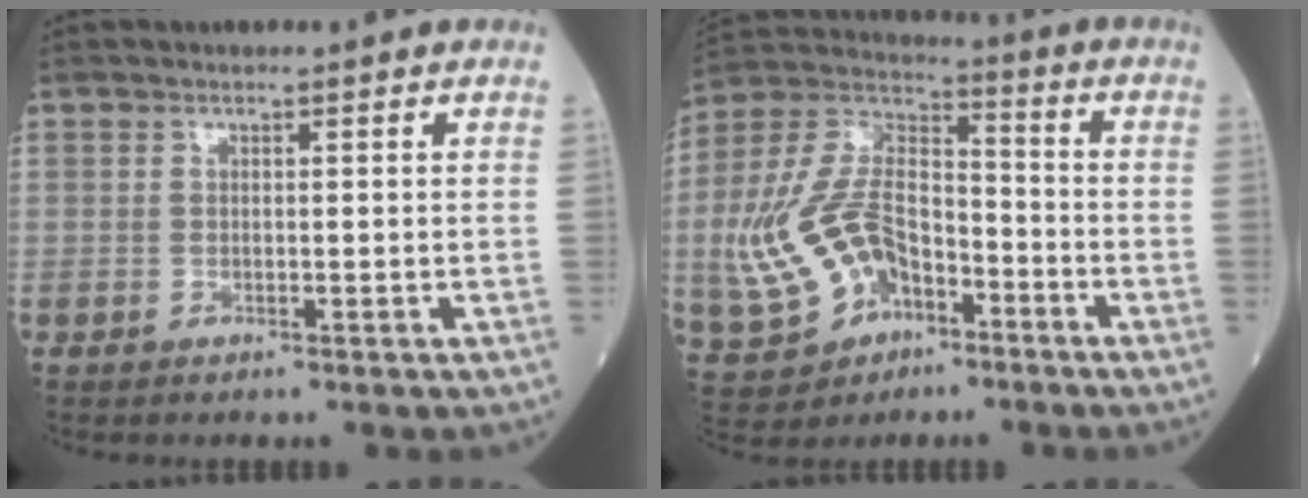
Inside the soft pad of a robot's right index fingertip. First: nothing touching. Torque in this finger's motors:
{"motor_torque": [2.05, -0.09, 1.04, 0.11]}